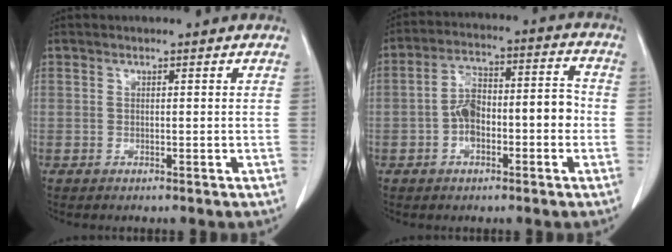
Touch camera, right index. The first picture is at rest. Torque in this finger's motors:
{"motor_torque": [1.48, -0.60, 0.71, 0.12]}